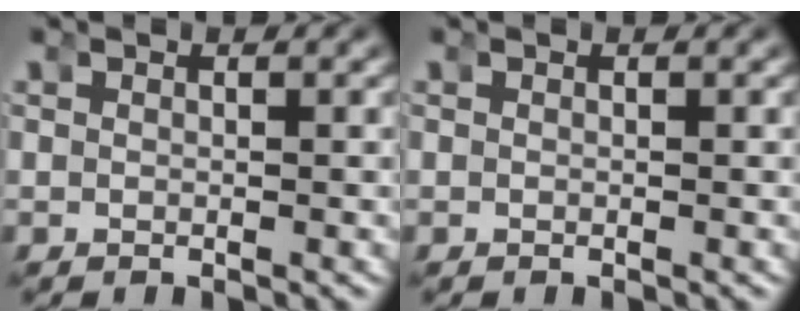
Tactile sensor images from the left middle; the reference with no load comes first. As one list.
[{"total": 0.0}]